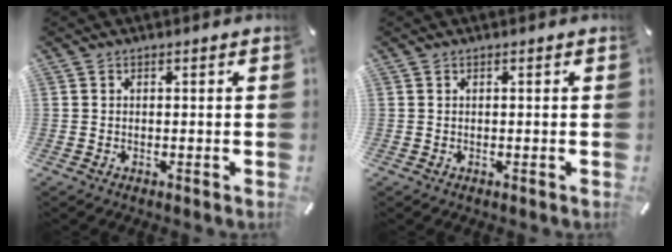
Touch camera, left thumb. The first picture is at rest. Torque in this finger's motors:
{"motor_torque": [-0.15, -0.16, -0.01, -0.03, 0.00]}